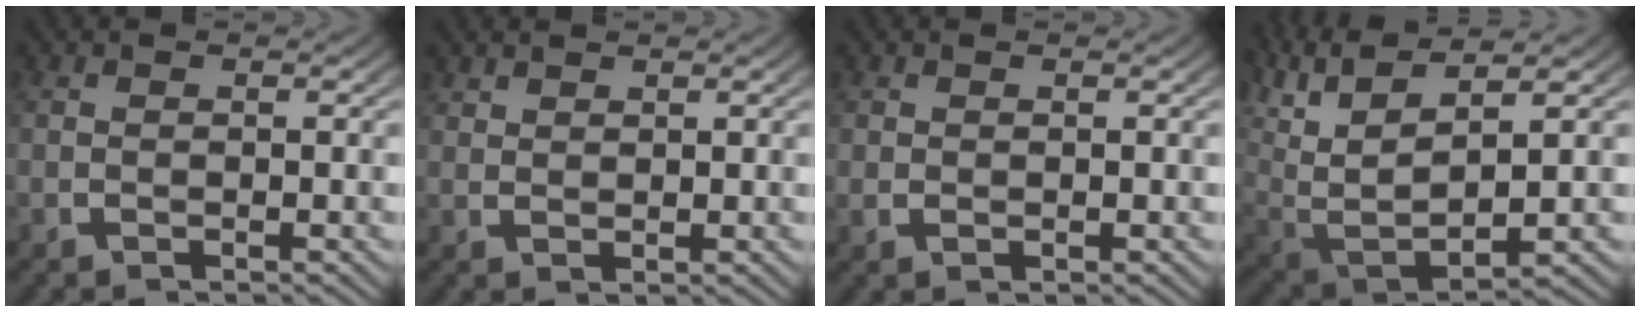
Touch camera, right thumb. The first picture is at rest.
{"total": 1.4, "force": [1.4, 0.2, 0.2], "torque": [0.004, 0.000, 0.032]}
{"total": 0.6, "force": [0.3, 0.4, 0.4], "torque": [-0.010, -0.004, 0.010]}
{"total": 13.1, "force": [2.0, 9.2, 9.1], "torque": [-0.236, -0.050, 0.055]}